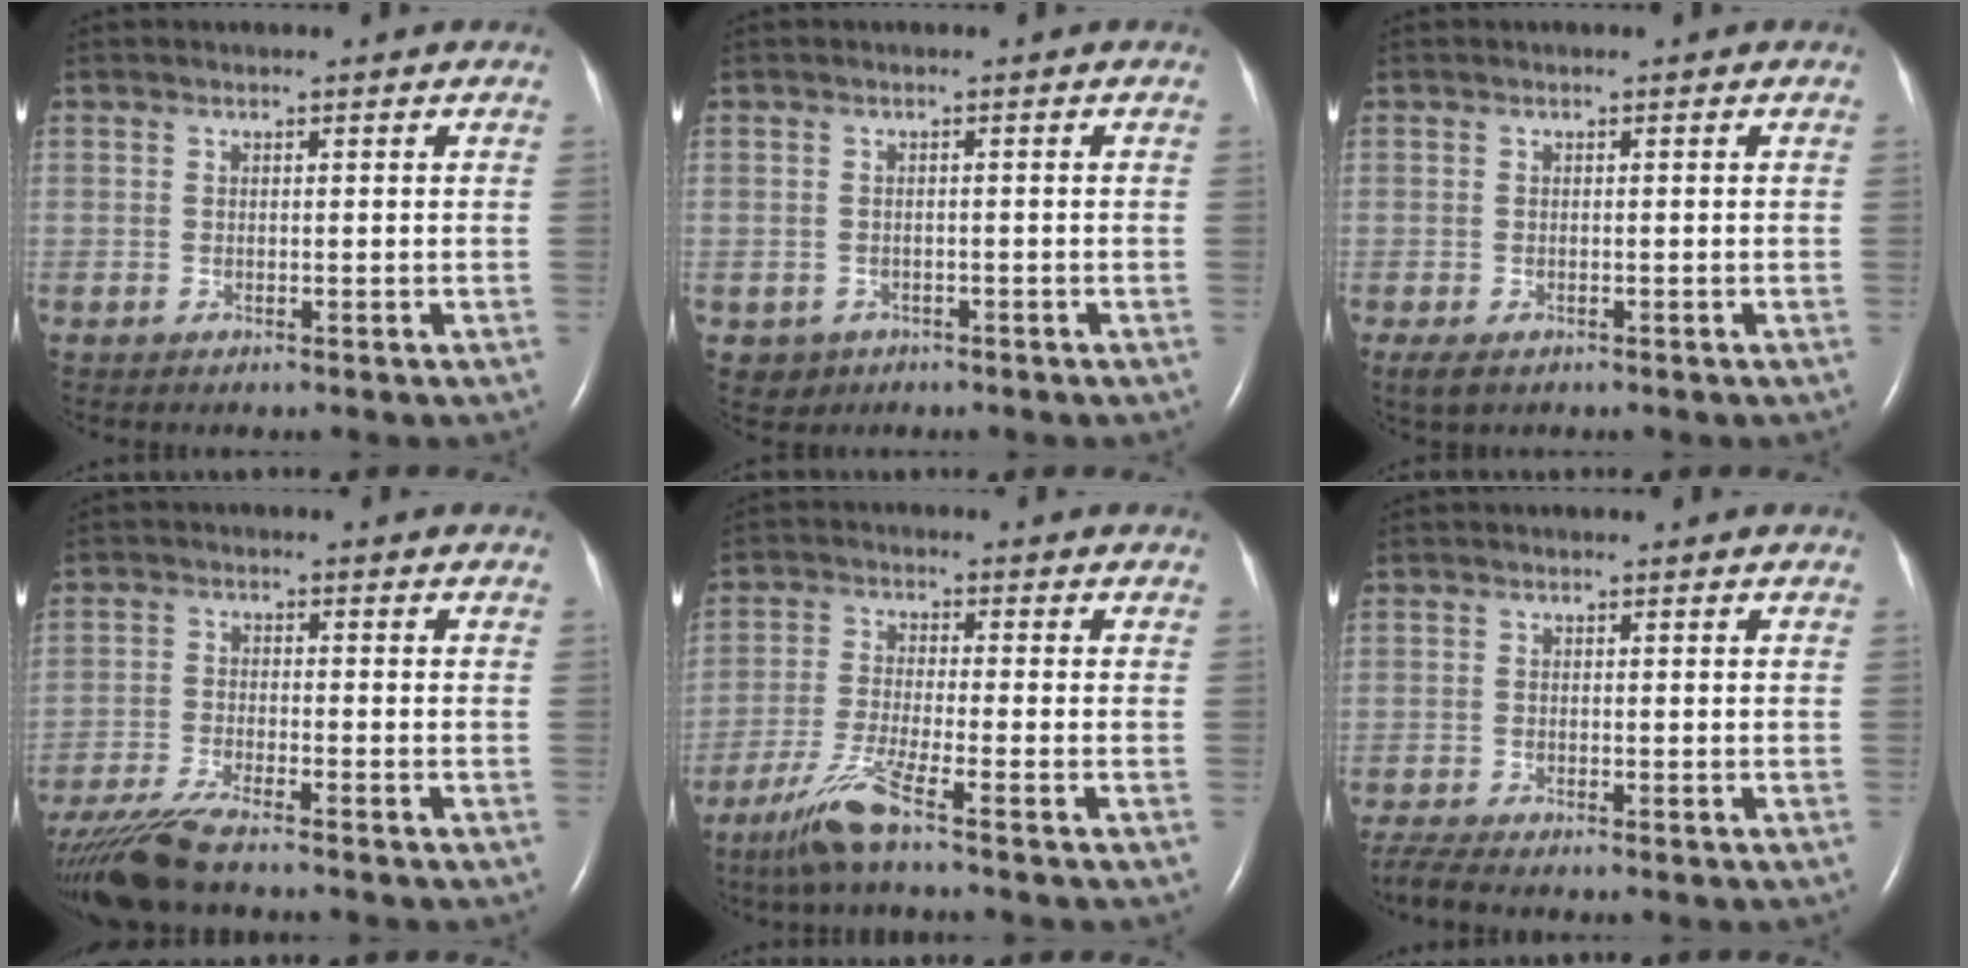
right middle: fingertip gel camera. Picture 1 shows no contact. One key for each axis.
{"total": 2.3, "fx": -1.1, "fy": 2.0, "fz": 0.1, "tx": -0.002, "ty": 0.008, "tz": -0.009}
{"total": 3.1, "fx": -1.9, "fy": 1.7, "fz": 1.7, "tx": -0.033, "ty": -0.008, "tz": -0.025}
{"total": 8.7, "fx": -7.5, "fy": 0.3, "fz": 4.3, "tx": -0.086, "ty": -0.025, "tz": -0.135}
{"total": 6.8, "fx": -4.7, "fy": -0.7, "fz": 4.8, "tx": -0.105, "ty": -0.025, "tz": -0.100}
{"total": 3.1, "fx": -2.8, "fy": -0.5, "fz": 1.2, "tx": -0.031, "ty": -0.011, "tz": -0.055}